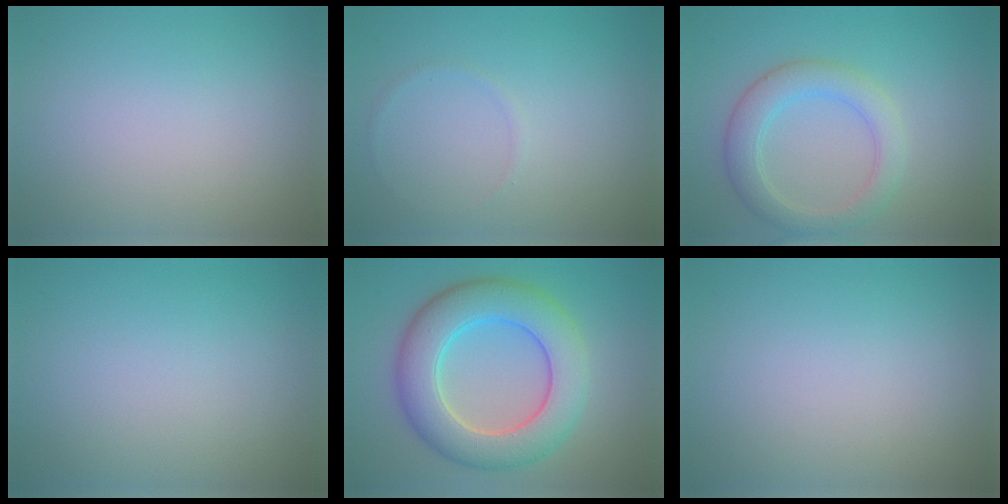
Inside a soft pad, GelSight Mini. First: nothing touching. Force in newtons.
{"total": 0.6, "press": 0.6, "slide": 0.1}
{"total": 4.0, "press": 4.0, "slide": 0.2}
{"total": 0.0}
{"total": 8.6, "press": 8.6, "slide": 0.1}
{"total": 0.0}